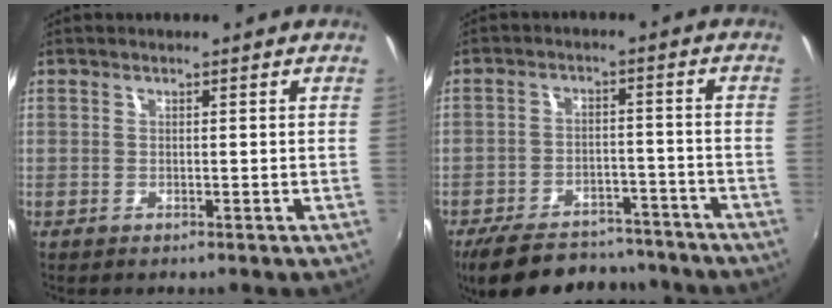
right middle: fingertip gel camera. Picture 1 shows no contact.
{"total": 17.8, "force": [-14.8, 6.7, 7.2], "torque": [-0.155, 0.006, -0.201]}